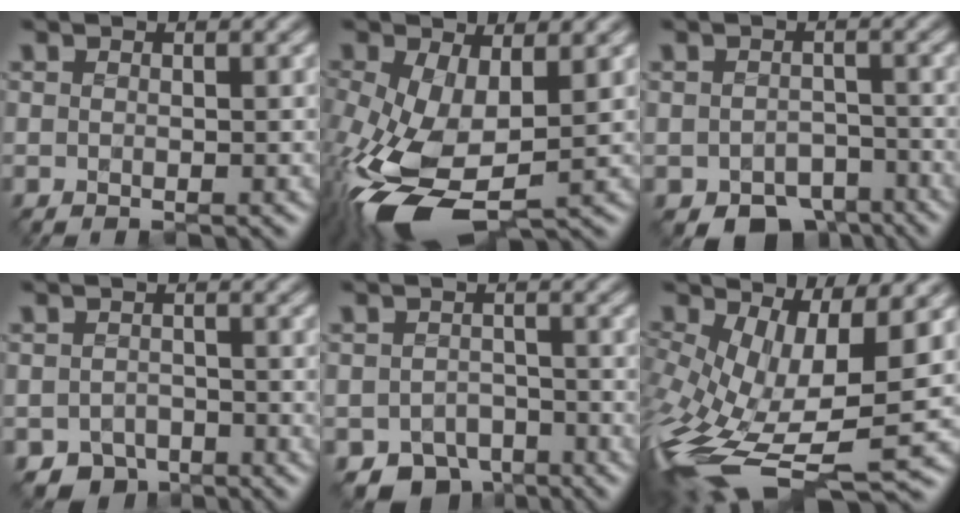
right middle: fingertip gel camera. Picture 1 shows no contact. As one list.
[{"total": 9.0, "force": [-2.6, 4.6, 7.3], "torque": [-0.187, -0.032, -0.036]}, {"total": 3.5, "force": [-2.8, 1.9, 0.9], "torque": [-0.015, -0.013, -0.040]}, {"total": 1.9, "force": [-1.6, 1.0, -0.3], "torque": [0.001, -0.005, -0.026]}, {"total": 3.1, "force": [-2.5, 1.8, 0.3], "torque": [-0.004, -0.009, -0.040]}, {"total": 10.7, "force": [-2.3, 4.4, 9.5], "torque": [-0.209, -0.033, -0.026]}]